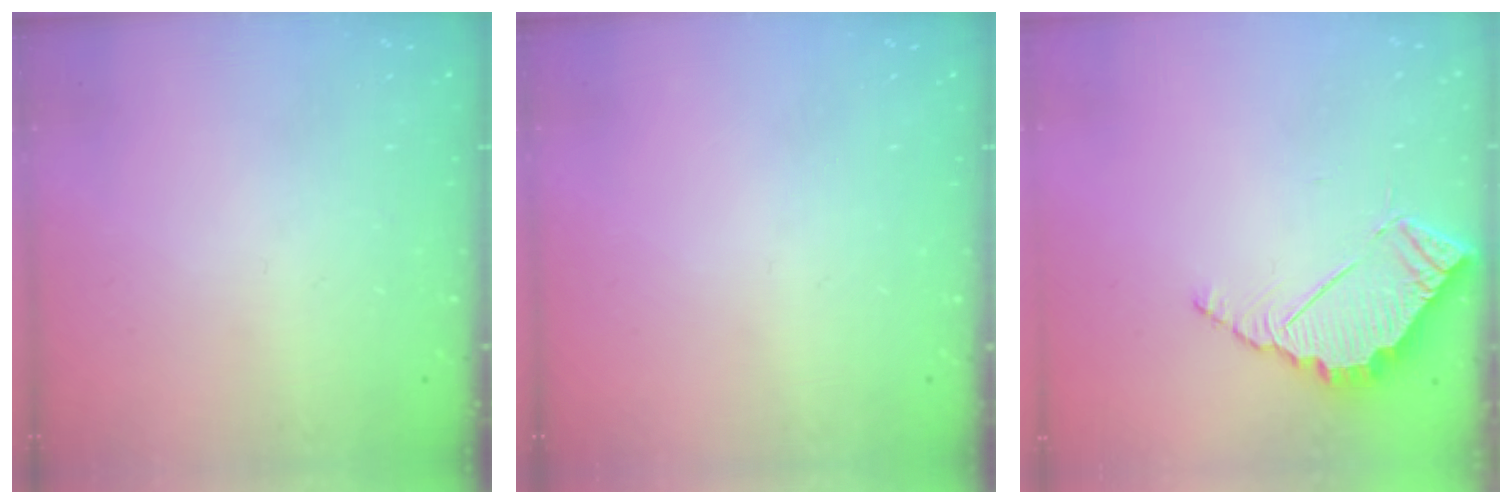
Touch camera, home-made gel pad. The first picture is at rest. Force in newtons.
{"total": 0.0}
{"total": 5.8, "press": 5.8, "slide": 0.4}